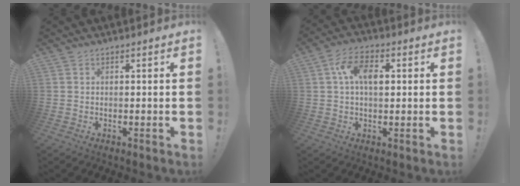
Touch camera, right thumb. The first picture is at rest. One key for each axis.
{"total": 8.6, "fx": 1.7, "fy": 4.9, "fz": 6.9, "tx": -0.114, "ty": 0.011, "tz": 0.031}